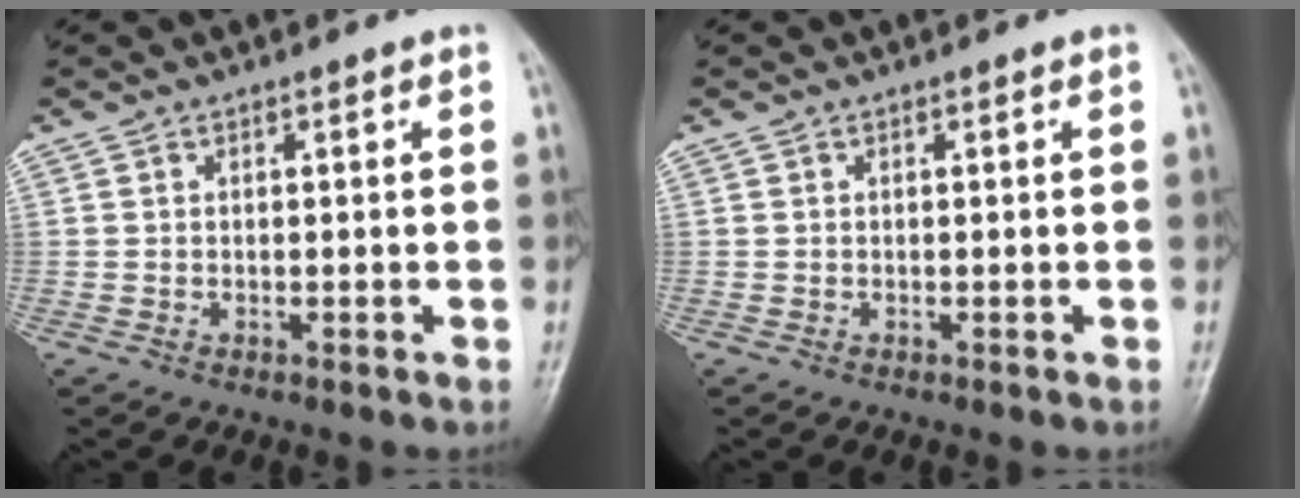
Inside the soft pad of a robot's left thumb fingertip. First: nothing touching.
{"total": 0.0}